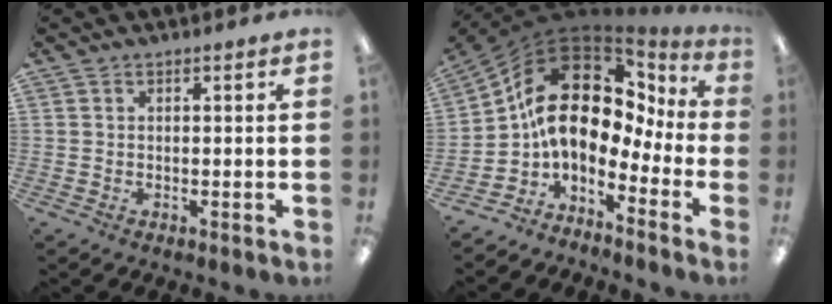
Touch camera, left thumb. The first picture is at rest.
{"total": 14.2, "force": [3.6, 8.5, 10.8], "torque": [-0.221, -0.023, 0.060]}